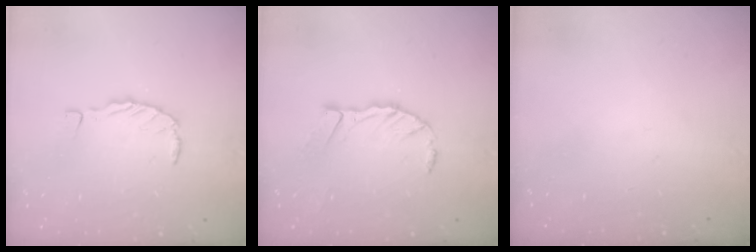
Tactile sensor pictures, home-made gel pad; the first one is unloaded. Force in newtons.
{"total": 8.8, "press": 8.7, "slide": 1.3}
{"total": 0.0}